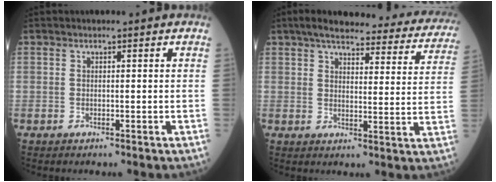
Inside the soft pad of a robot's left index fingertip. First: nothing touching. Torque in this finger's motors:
{"motor_torque": [0.98, -1.16, 0.09, 0.05]}